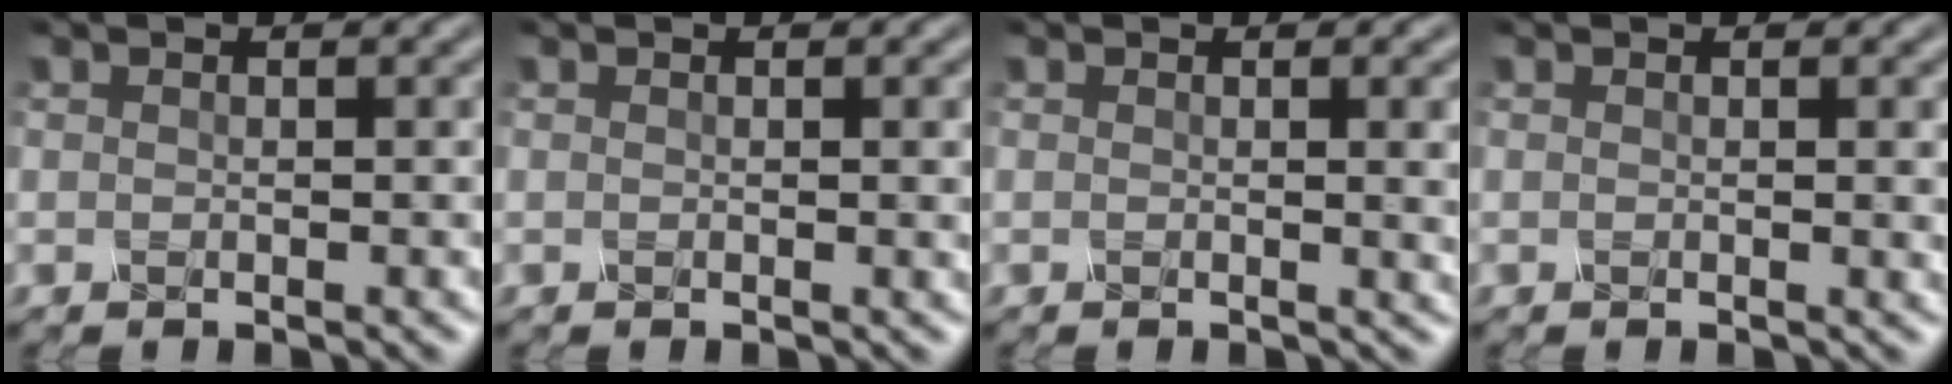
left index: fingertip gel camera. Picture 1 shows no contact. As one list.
[{"total": 1.1, "force": [0.2, 0.2, 1.0], "torque": [-0.009, 0.001, 0.001]}, {"total": 3.6, "force": [0.4, 1.2, 3.4], "torque": [-0.027, 0.004, 0.004]}, {"total": 1.9, "force": [0.2, 0.5, 1.8], "torque": [-0.015, 0.001, -0.001]}]